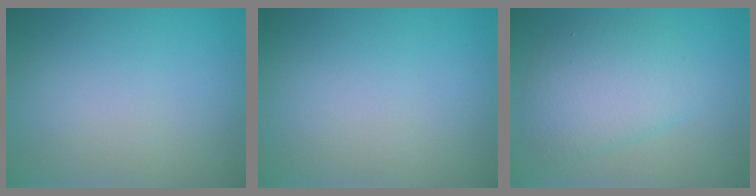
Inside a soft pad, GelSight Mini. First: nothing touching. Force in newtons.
{"total": 0.0}
{"total": 4.5, "press": 4.5, "slide": 0.1}